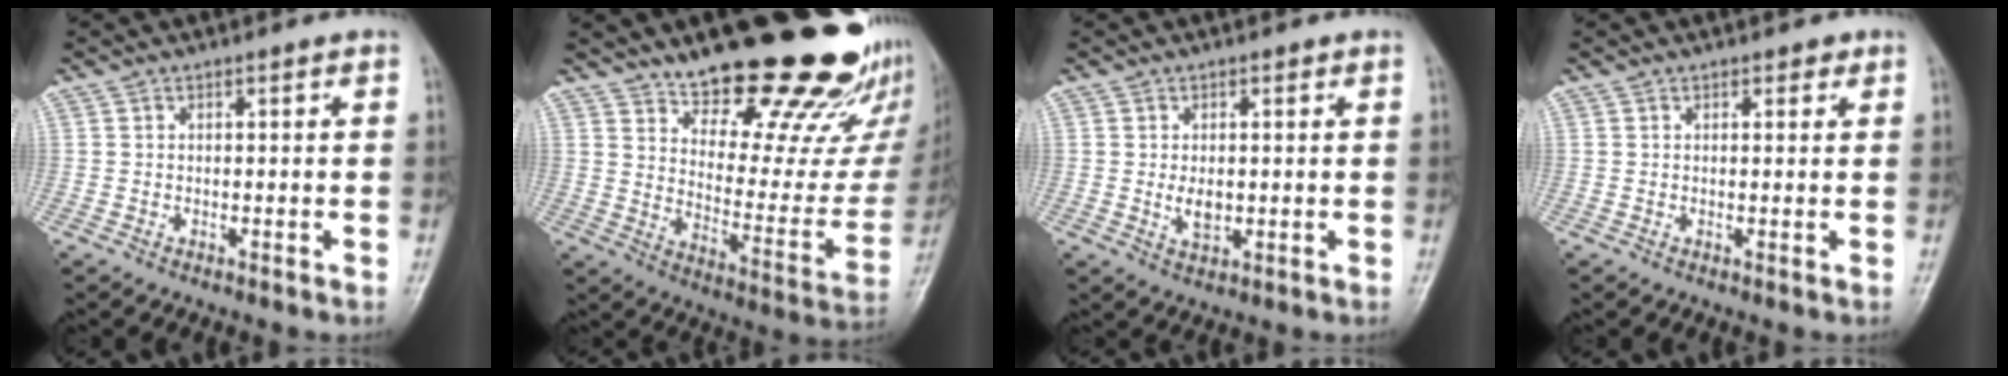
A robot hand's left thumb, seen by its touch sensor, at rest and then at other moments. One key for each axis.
{"total": 25.4, "fx": 19.2, "fy": 8.7, "fz": 14.2, "tx": -0.155, "ty": -0.120, "tz": 0.267}
{"total": 3.3, "fx": 0.1, "fy": 2.2, "fz": 2.5, "tx": -0.034, "ty": -0.006, "tz": 0.005}
{"total": 1.3, "fx": 0.9, "fy": 0.8, "fz": 0.6, "tx": 0.004, "ty": -0.003, "tz": 0.007}